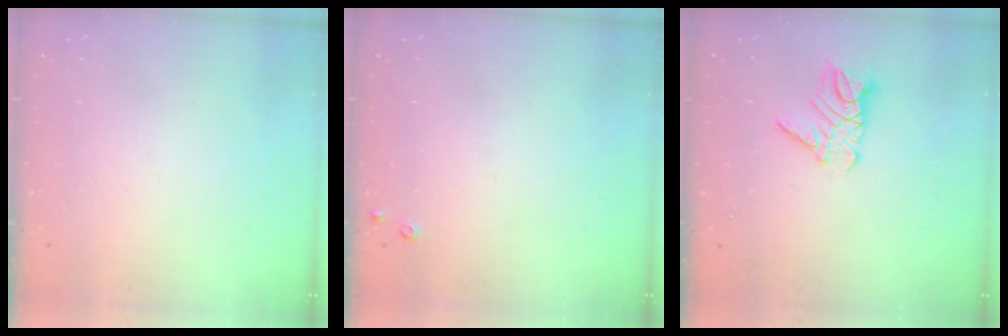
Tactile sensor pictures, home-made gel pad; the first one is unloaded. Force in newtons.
{"total": 3.5, "press": 3.5, "slide": 0.6}
{"total": 9.5, "press": 9.5, "slide": 0.8}